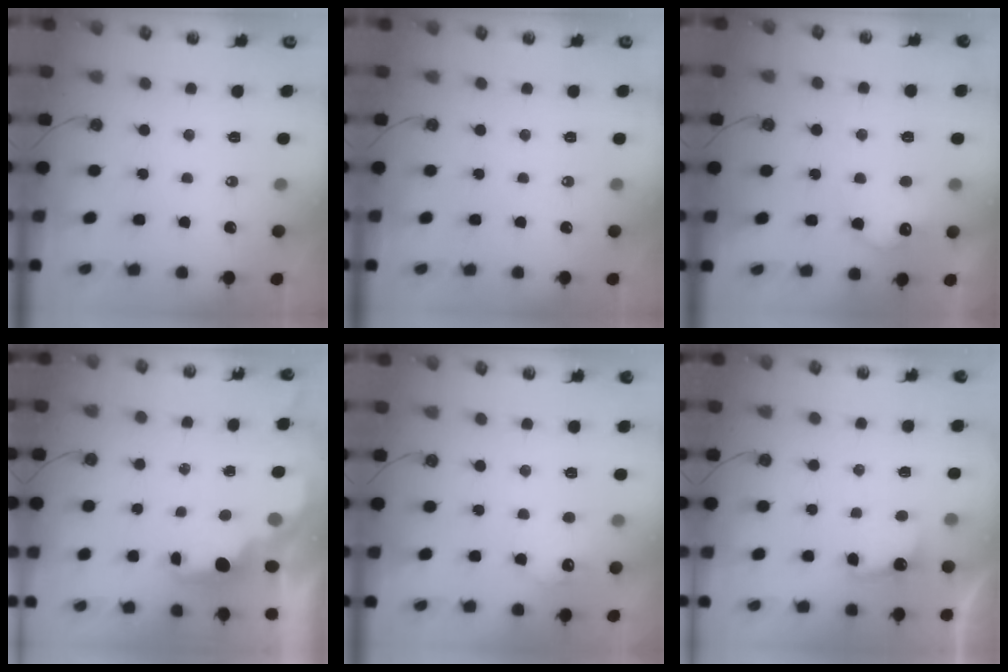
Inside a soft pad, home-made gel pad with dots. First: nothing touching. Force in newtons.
{"total": 0.0}
{"total": 10.3, "press": 10.3, "slide": 0.3}
{"total": 1.8, "press": 1.7, "slide": 0.6}
{"total": 8.5, "press": 8.4, "slide": 0.3}
{"total": 4.3, "press": 4.2, "slide": 1.1}